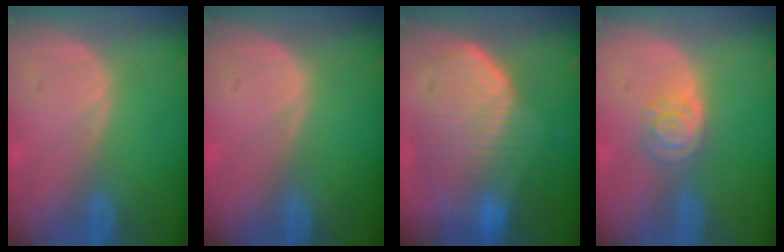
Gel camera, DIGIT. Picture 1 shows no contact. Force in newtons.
{"total": 0.0}
{"total": 10.9, "press": 9.5, "slide": 5.3}
{"total": 4.3, "press": 3.8, "slide": 2.0}